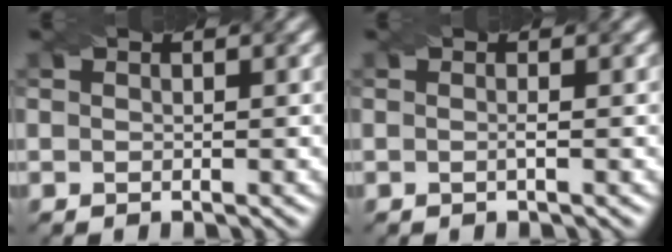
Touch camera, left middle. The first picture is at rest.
{"total": 0.7, "force": [-0.2, 0.0, 0.6], "torque": [-0.014, -0.003, -0.005]}